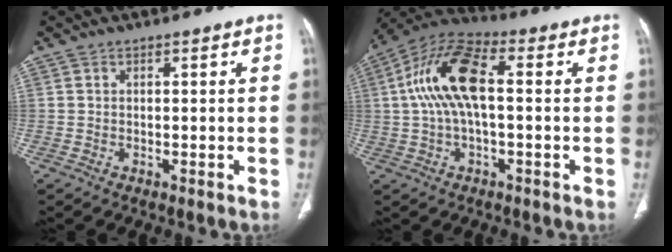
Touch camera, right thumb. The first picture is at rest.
{"total": 13.5, "force": [1.2, 5.9, 12.1], "torque": [-0.249, 0.038, 0.014]}